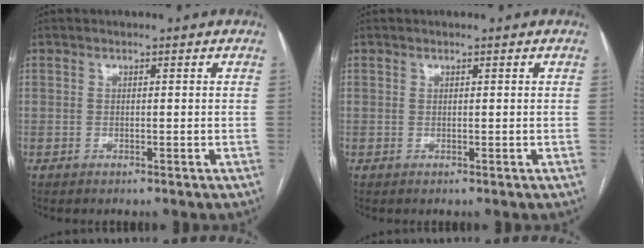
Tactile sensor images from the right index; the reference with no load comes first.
{"total": 0.0}